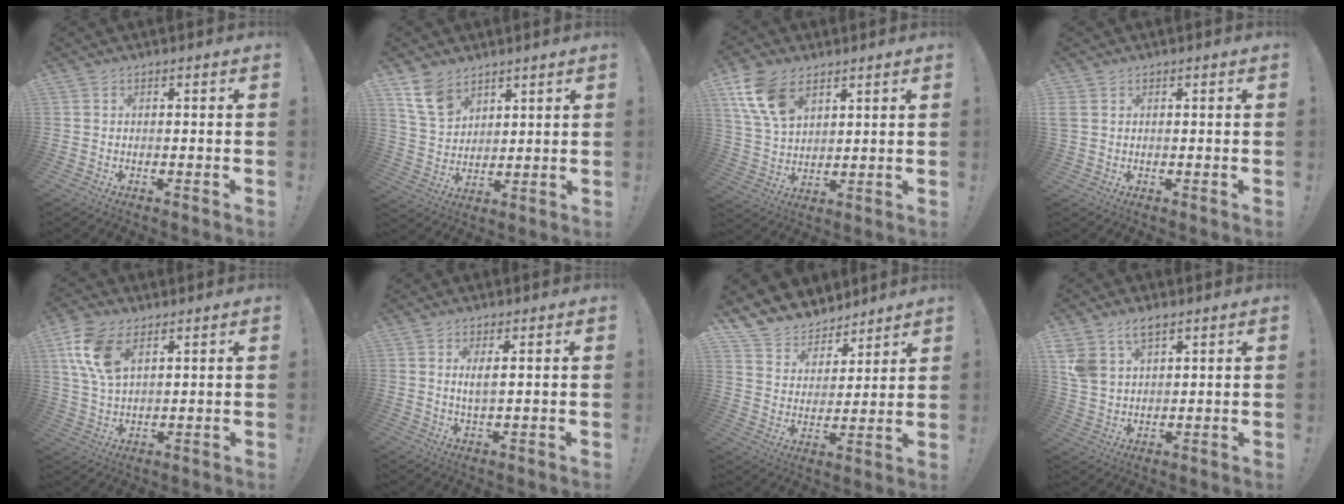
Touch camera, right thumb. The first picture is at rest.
{"total": 10.7, "force": [7.2, 6.7, 4.3], "torque": [-0.088, -0.034, 0.144]}
{"total": 12.9, "force": [7.0, 7.9, 7.5], "torque": [-0.150, -0.018, 0.140]}
{"total": 2.4, "force": [1.0, 1.7, 1.3], "torque": [-0.033, 0.006, 0.022]}
{"total": 11.8, "force": [5.6, 6.6, 7.9], "torque": [-0.164, -0.007, 0.109]}
{"total": 3.2, "force": [1.1, 0.6, 2.9], "torque": [-0.051, -0.008, 0.018]}
{"total": 9.5, "force": [7.7, 5.5, 0.8], "torque": [-0.030, -0.068, 0.151]}
{"total": 8.3, "force": [5.3, 4.7, 4.3], "torque": [-0.080, -0.016, 0.104]}